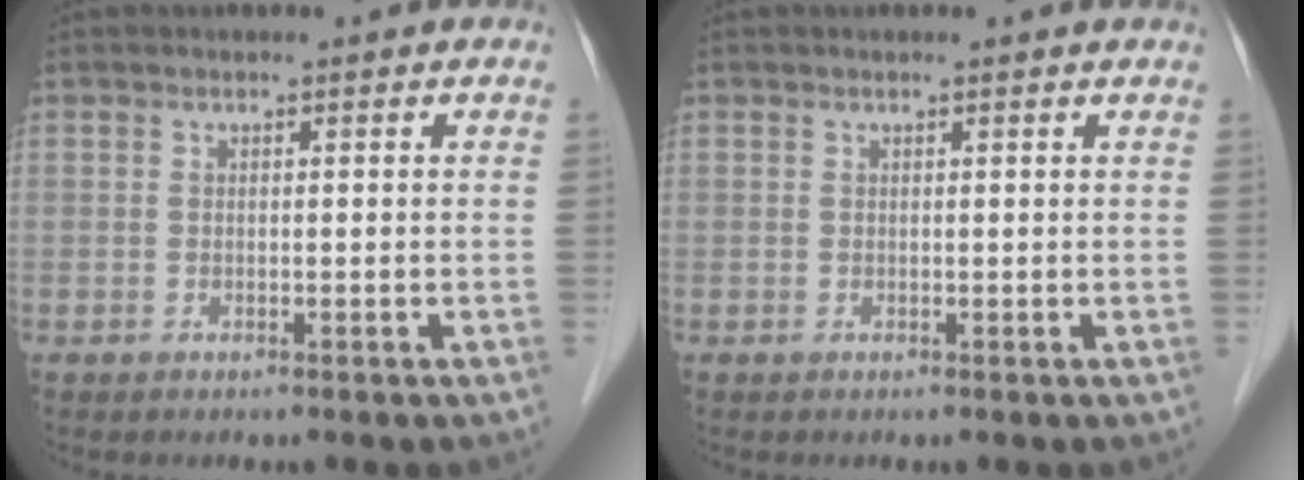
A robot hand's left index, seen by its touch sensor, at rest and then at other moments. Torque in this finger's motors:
{"motor_torque": [0.69, -1.22, 0.03, -0.01]}